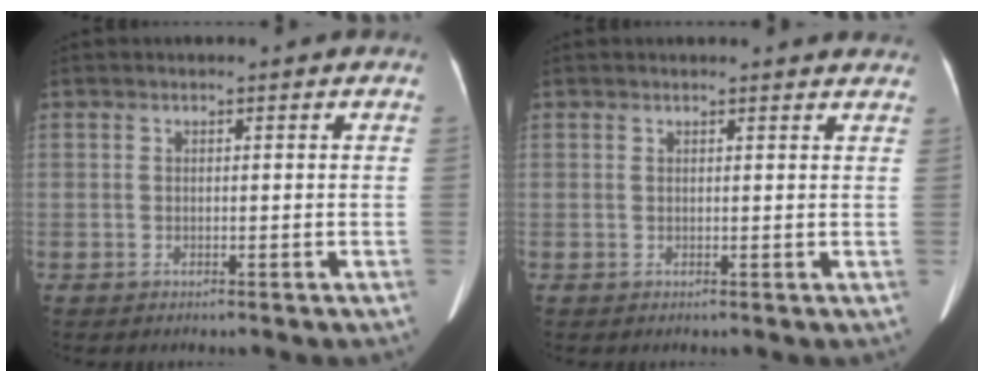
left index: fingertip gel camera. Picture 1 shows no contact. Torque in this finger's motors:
{"motor_torque": [-0.32, -0.18, -0.10, 0.00]}